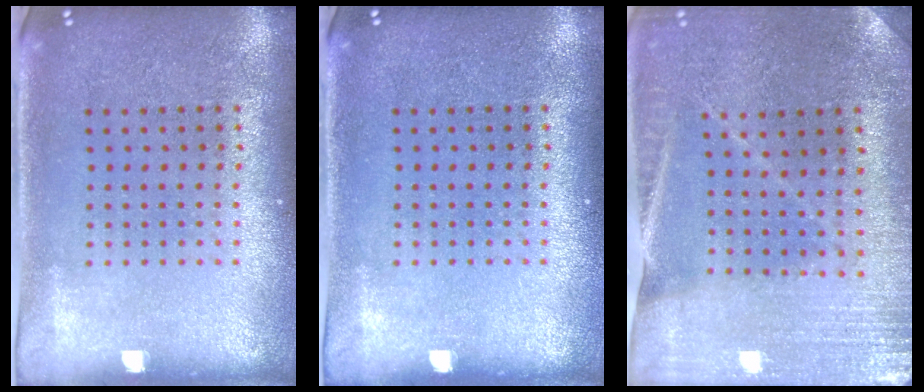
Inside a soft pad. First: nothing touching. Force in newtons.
{"total": 0.0}
{"total": 0.9, "press": 0.9, "slide": 0.1}